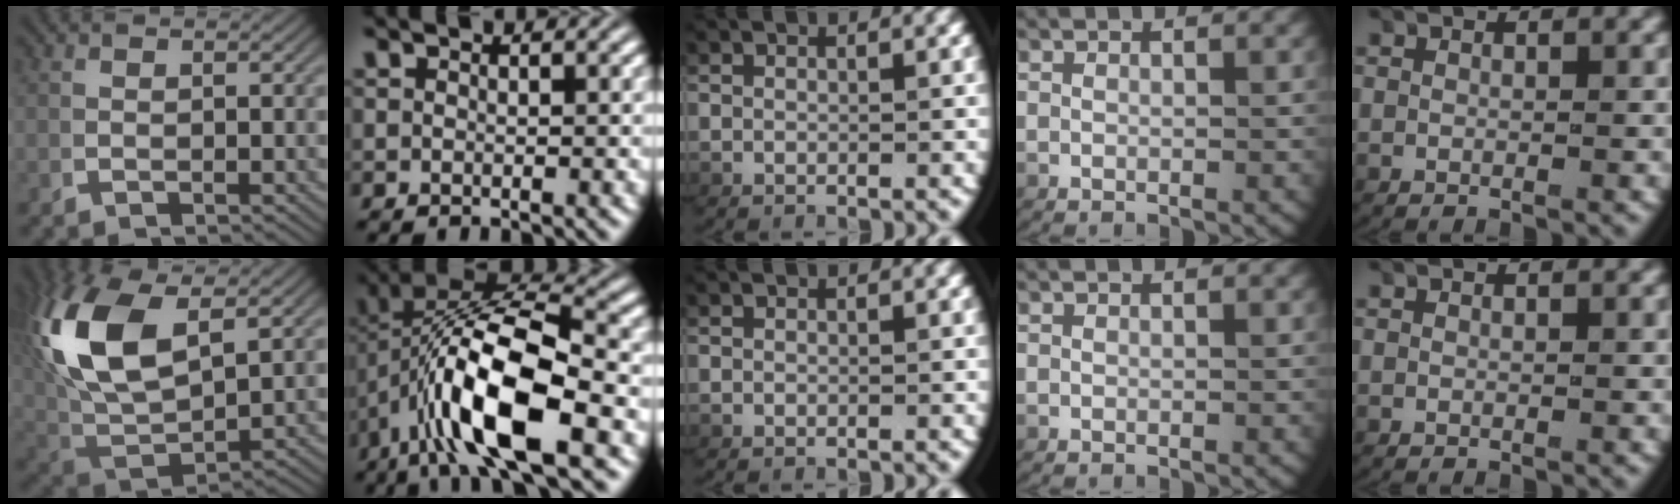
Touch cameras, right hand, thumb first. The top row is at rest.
{"thumb": {"total": 11.8, "force": [2.4, 6.9, 9.3], "torque": [-0.236, -0.024, 0.061]}, "index": {"total": 12.5, "force": [-1.2, 6.9, 10.3], "torque": [-0.195, -0.028, -0.013]}}